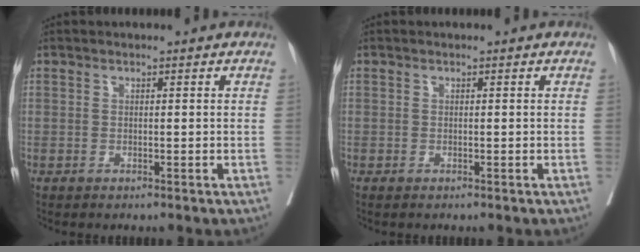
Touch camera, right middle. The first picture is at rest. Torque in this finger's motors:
{"motor_torque": [0.38, -0.81, -0.16, -0.04]}